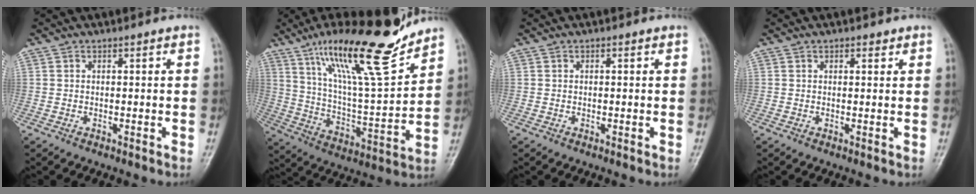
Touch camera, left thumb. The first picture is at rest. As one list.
[{"total": 21.2, "force": [15.5, 3.7, 14.0], "torque": [-0.203, -0.079, 0.268]}, {"total": 0.0}, {"total": 1.3, "force": [0.8, 0.7, 0.7], "torque": [-0.004, -0.003, 0.009]}]